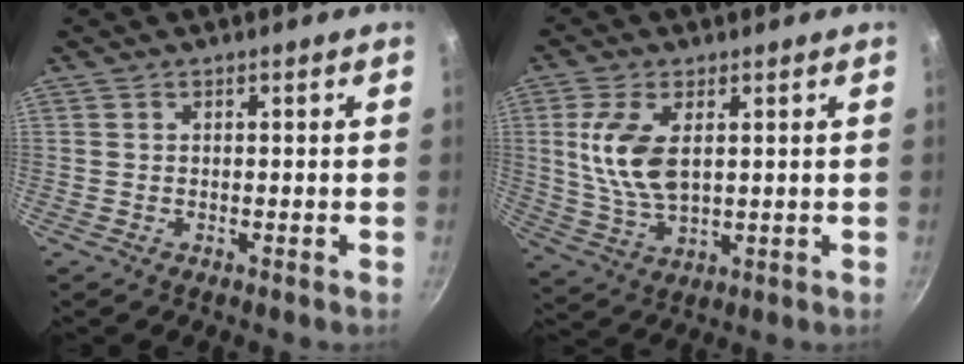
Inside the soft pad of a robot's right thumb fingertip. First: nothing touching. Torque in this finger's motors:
{"motor_torque": [-0.60, 1.14, 1.43, 0.23, 0.08]}